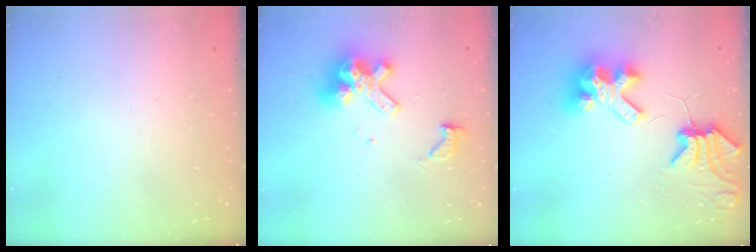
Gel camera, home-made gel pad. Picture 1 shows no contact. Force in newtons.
{"total": 12.1, "press": 12.0, "slide": 1.5}
{"total": 13.0, "press": 12.9, "slide": 1.4}